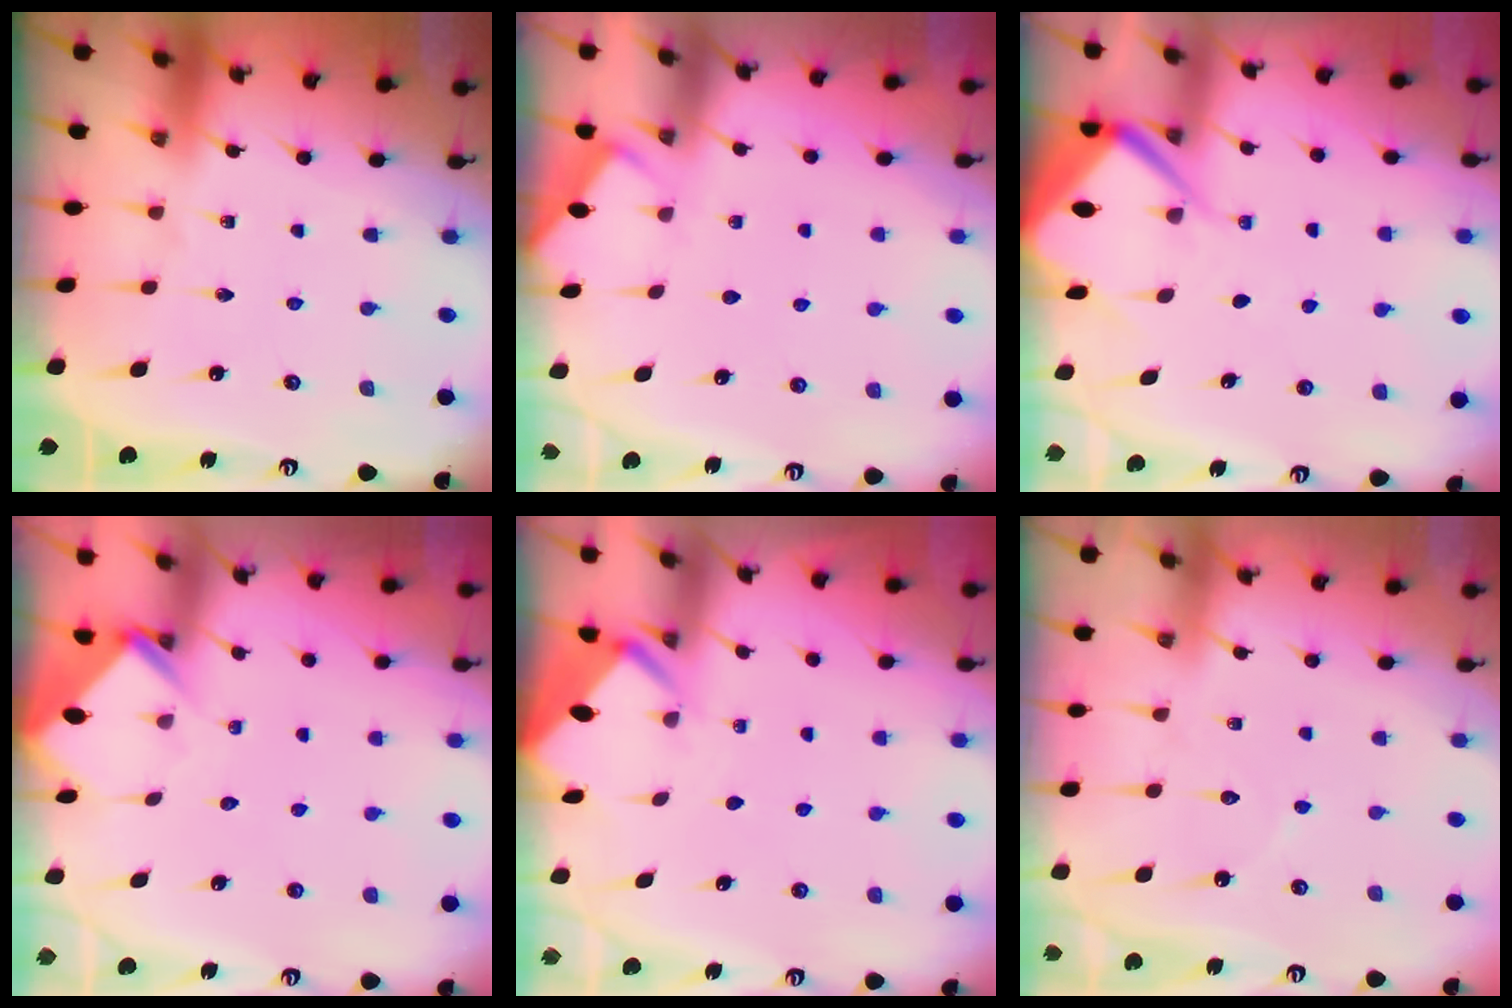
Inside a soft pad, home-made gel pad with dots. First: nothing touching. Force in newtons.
{"total": 2.8, "press": 2.8, "slide": 0.3}
{"total": 6.6, "press": 6.6, "slide": 0.6}
{"total": 3.8, "press": 3.8, "slide": 0.2}
{"total": 2.5, "press": 2.5, "slide": 0.2}
{"total": 5.7, "press": 5.7, "slide": 0.7}